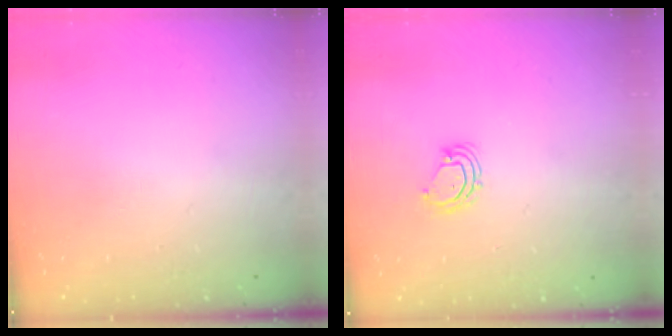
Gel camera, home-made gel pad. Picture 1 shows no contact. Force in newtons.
{"total": 5.0, "press": 5.0, "slide": 0.4}